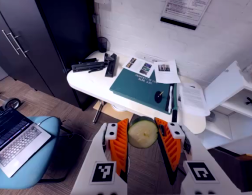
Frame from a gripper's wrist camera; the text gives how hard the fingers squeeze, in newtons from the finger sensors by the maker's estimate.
{"total": 10.1, "left": 10.2, "right": 9.9}